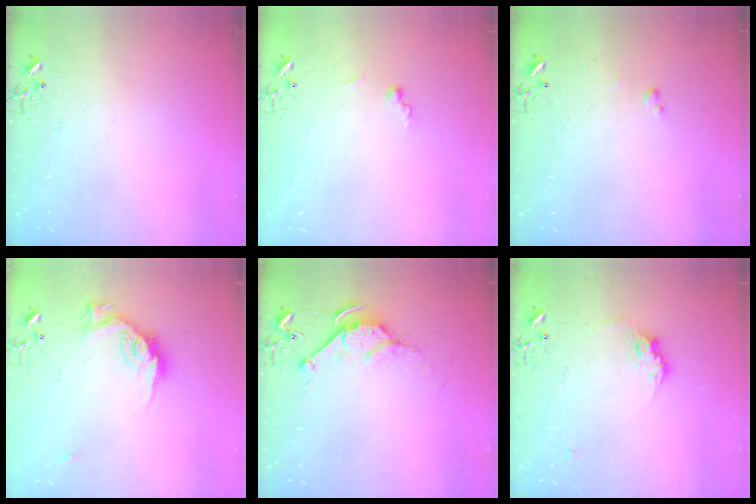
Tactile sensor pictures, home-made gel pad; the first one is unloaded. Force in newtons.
{"total": 5.6, "press": 5.6, "slide": 0.5}
{"total": 2.6, "press": 2.6, "slide": 0.4}
{"total": 14.5, "press": 14.5, "slide": 1.2}
{"total": 7.9, "press": 7.8, "slide": 0.9}
{"total": 9.4, "press": 9.3, "slide": 0.5}